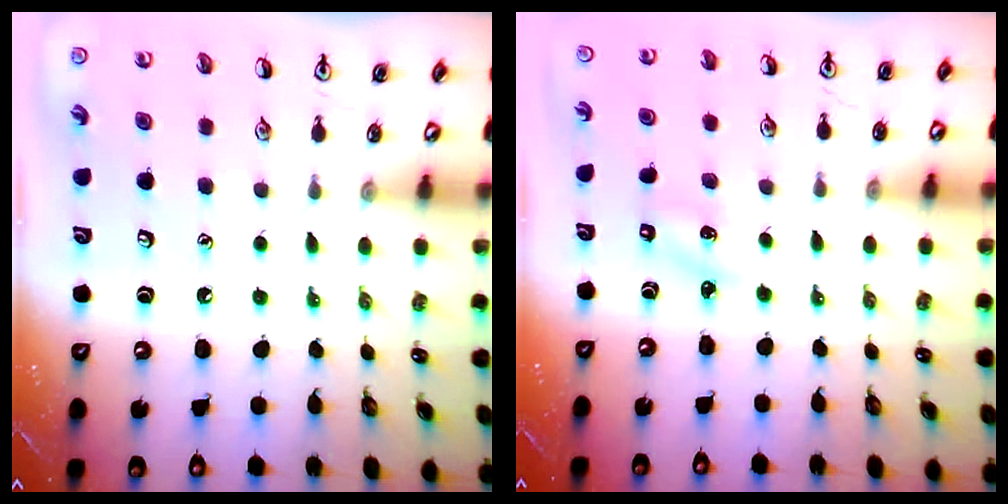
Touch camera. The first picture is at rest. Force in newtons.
{"total": 1.2, "press": 1.1, "slide": 0.4}